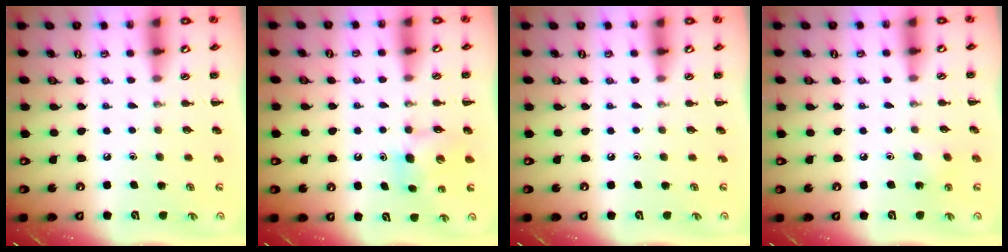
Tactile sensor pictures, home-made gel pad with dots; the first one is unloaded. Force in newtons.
{"total": 6.6, "press": 6.6, "slide": 0.6}
{"total": 0.0}
{"total": 6.2, "press": 6.1, "slide": 1.5}